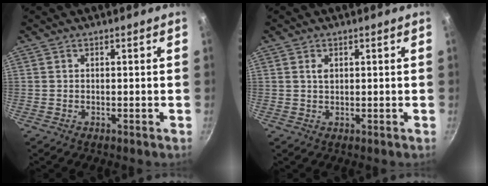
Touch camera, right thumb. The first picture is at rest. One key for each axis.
{"total": 1.5, "fx": 0.5, "fy": 0.9, "fz": 1.1, "tx": -0.017, "ty": -0.001, "tz": 0.011}